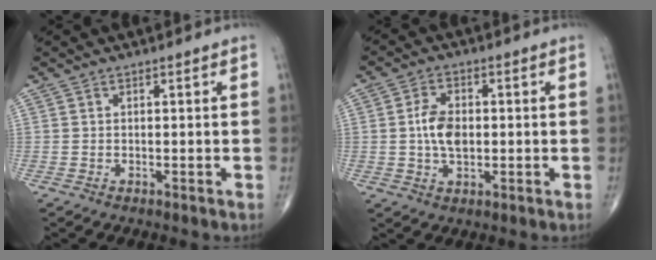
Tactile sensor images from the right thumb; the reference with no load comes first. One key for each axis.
{"total": 6.5, "fx": 0.1, "fy": 4.0, "fz": 5.2, "tx": -0.089, "ty": 0.005, "tz": 0.000}